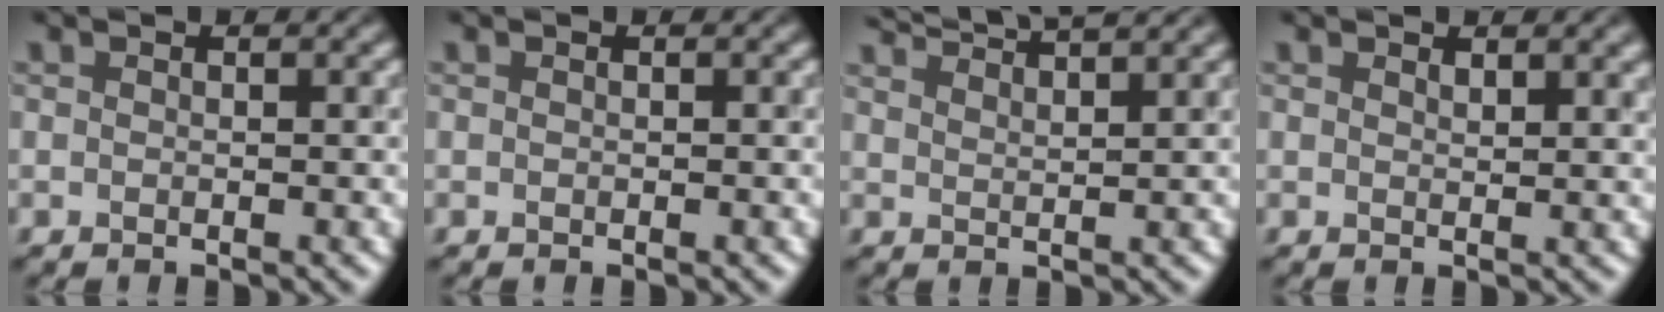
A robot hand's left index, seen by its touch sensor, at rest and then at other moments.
{"total": 0.0}
{"total": 5.8, "force": [5.1, 0.8, 2.5], "torque": [-0.016, 0.025, 0.054]}
{"total": 1.4, "force": [1.0, 0.3, 0.8], "torque": [-0.008, 0.004, 0.016]}